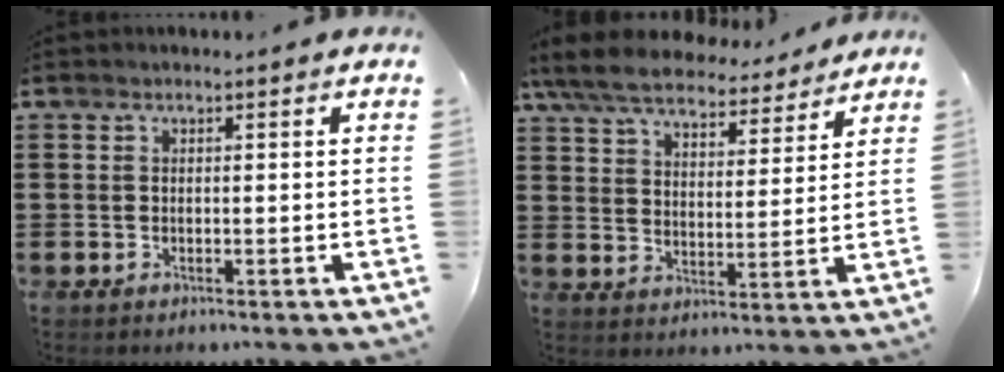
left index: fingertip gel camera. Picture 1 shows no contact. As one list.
[{"total": 7.6, "force": [7.1, 1.3, 2.4], "torque": [-0.078, -0.036, 0.127]}]